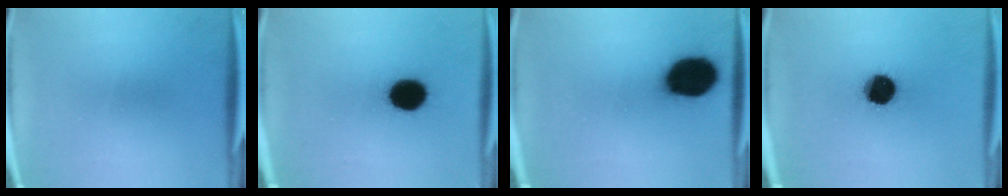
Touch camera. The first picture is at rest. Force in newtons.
{"total": 12.4}
{"total": 18.2}
{"total": 12.8}